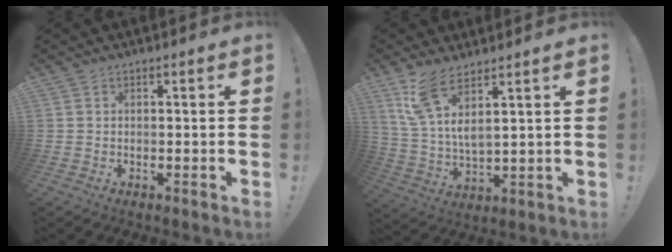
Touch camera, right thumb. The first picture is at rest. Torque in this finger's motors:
{"motor_torque": [1.07, 1.23, 0.15, 0.18, 0.07]}